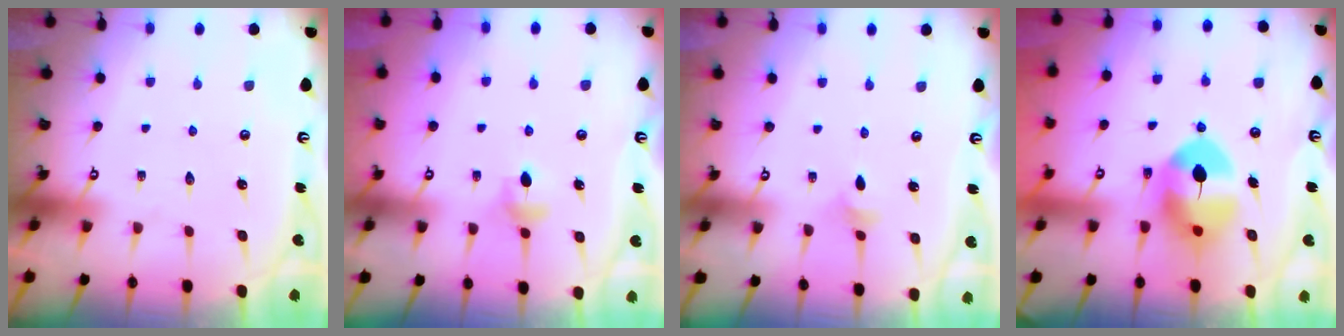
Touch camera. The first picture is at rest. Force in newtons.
{"total": 4.5, "press": 4.4, "slide": 0.6}
{"total": 3.0, "press": 2.9, "slide": 0.7}
{"total": 9.4, "press": 9.3, "slide": 1.8}